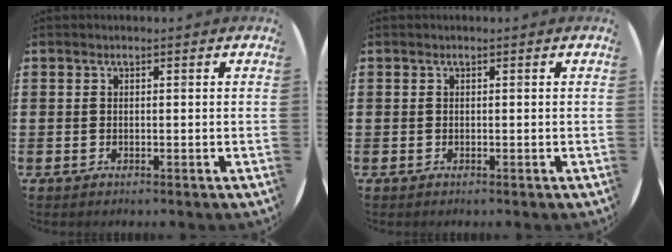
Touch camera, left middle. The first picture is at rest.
{"total": 0.0}